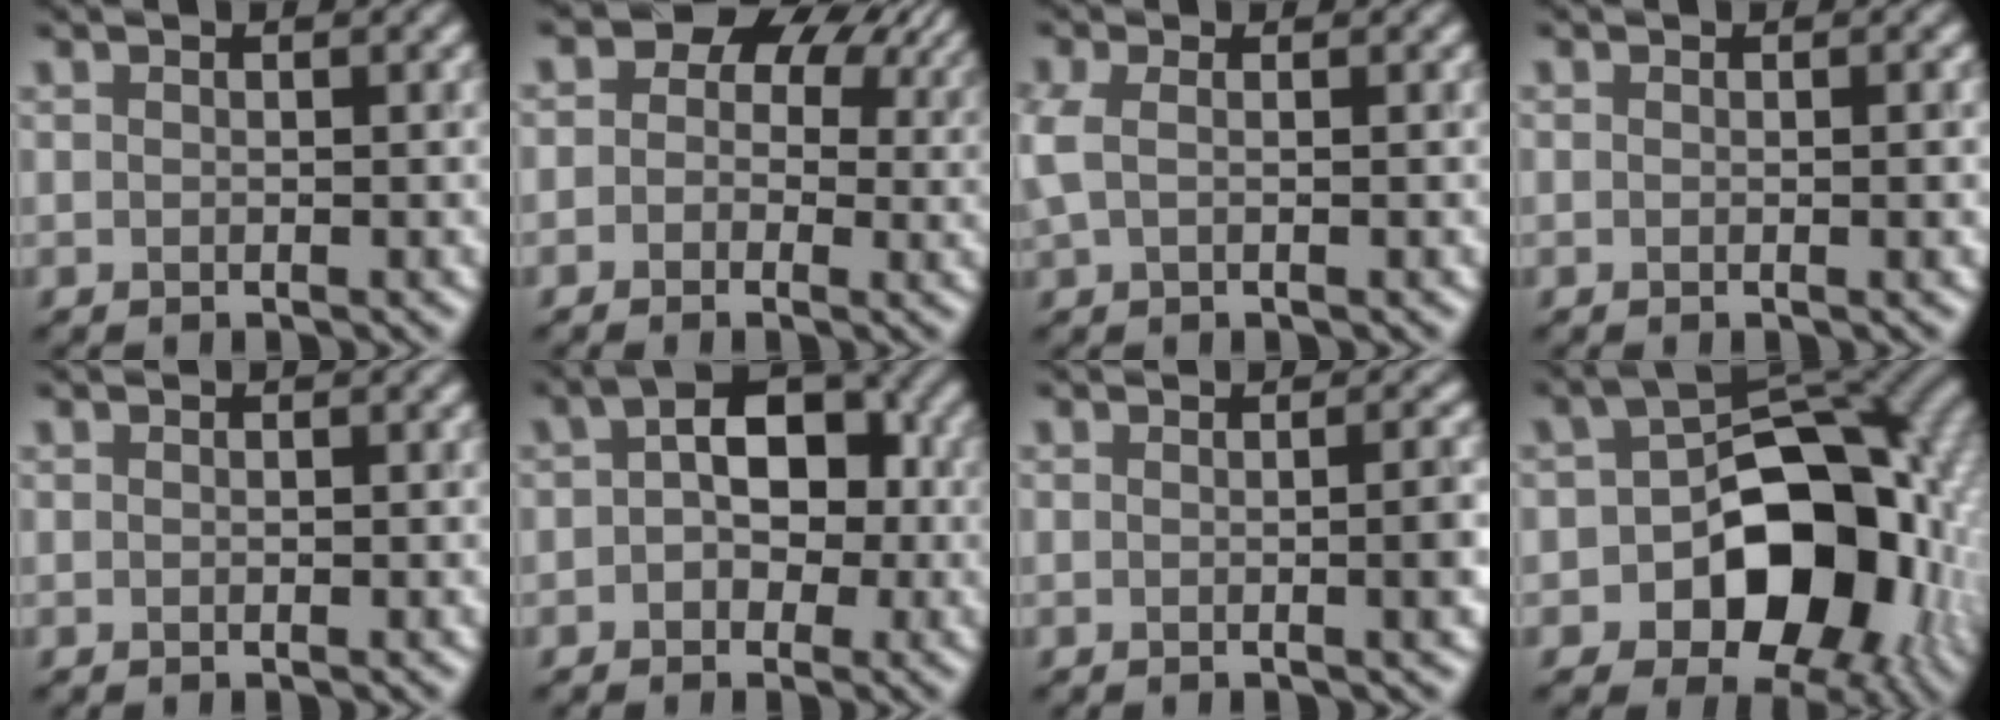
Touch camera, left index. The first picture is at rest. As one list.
[{"total": 7.2, "force": [2.3, 5.3, 4.2], "torque": [-0.030, 0.024, -0.005]}, {"total": 1.6, "force": [0.0, 0.7, 1.4], "torque": [-0.045, 0.001, 0.001]}, {"total": 0.9, "force": [-0.1, 0.2, 0.9], "torque": [-0.009, -0.003, -0.001]}, {"total": 0.0}, {"total": 5.4, "force": [0.4, 3.5, 4.1], "torque": [-0.044, 0.013, 0.000]}, {"total": 3.2, "force": [-0.2, 1.1, 3.0], "torque": [-0.018, 0.005, -0.002]}, {"total": 13.3, "force": [-3.9, 8.9, 9.1], "torque": [-0.102, -0.009, -0.061]}]